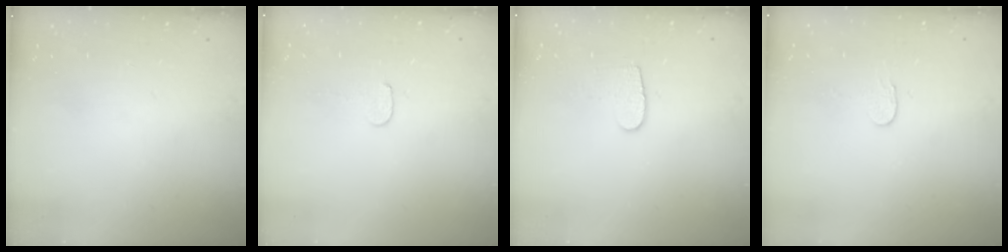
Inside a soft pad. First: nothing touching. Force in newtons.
{"total": 4.1, "press": 4.1, "slide": 0.4}
{"total": 6.3, "press": 6.3, "slide": 0.4}
{"total": 2.7, "press": 2.7, "slide": 0.2}